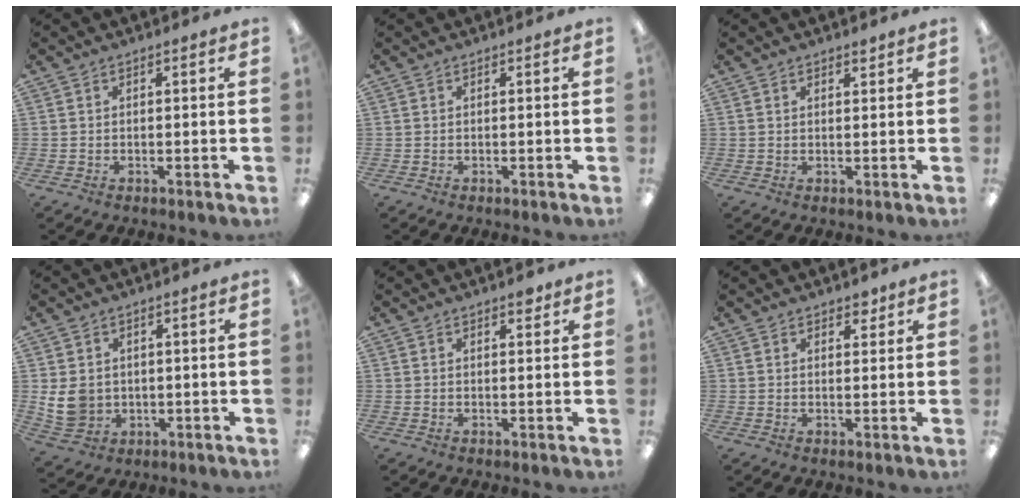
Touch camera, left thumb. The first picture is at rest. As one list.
[{"total": 0.0}, {"total": 1.3, "force": [1.2, 0.5, 0.4], "torque": [0.000, -0.004, 0.020]}, {"total": 6.8, "force": [0.4, 6.0, 3.2], "torque": [-0.077, 0.009, 0.012]}, {"total": 2.0, "force": [1.5, 0.9, 1.0], "torque": [-0.005, -0.005, 0.022]}, {"total": 2.7, "force": [2.1, 1.4, 0.8], "torque": [-0.001, -0.003, 0.036]}]